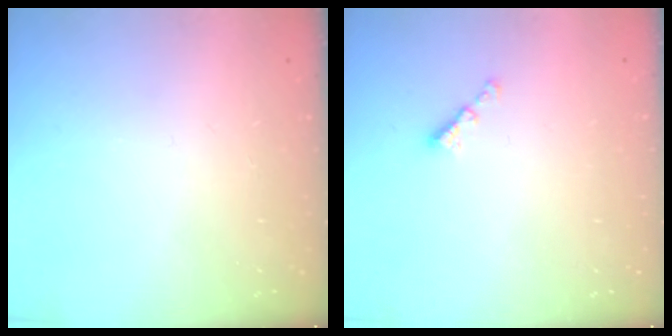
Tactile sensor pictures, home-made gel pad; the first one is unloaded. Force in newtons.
{"total": 2.2, "press": 2.2, "slide": 0.5}